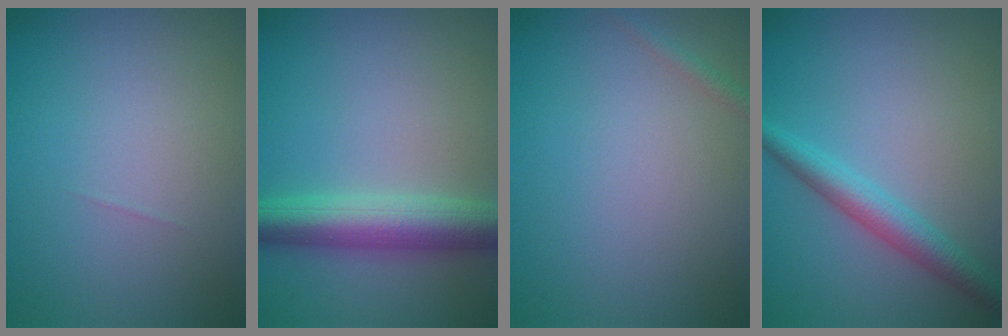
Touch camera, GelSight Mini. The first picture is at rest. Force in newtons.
{"total": 6.0, "press": 6.0, "slide": 0.2}
{"total": 0.8, "press": 0.7, "slide": 0.1}
{"total": 3.3, "press": 3.3, "slide": 0.0}